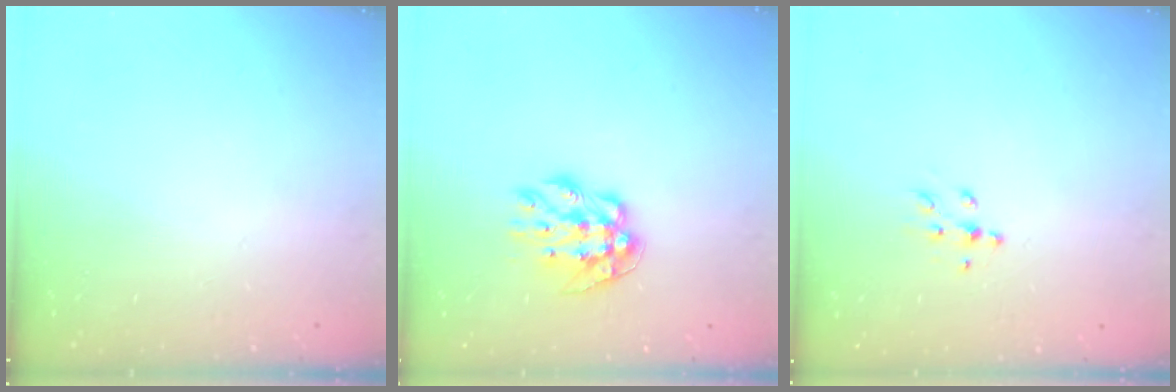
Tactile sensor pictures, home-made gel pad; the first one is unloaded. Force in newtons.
{"total": 9.7, "press": 9.7, "slide": 0.4}
{"total": 5.4, "press": 5.4, "slide": 0.9}